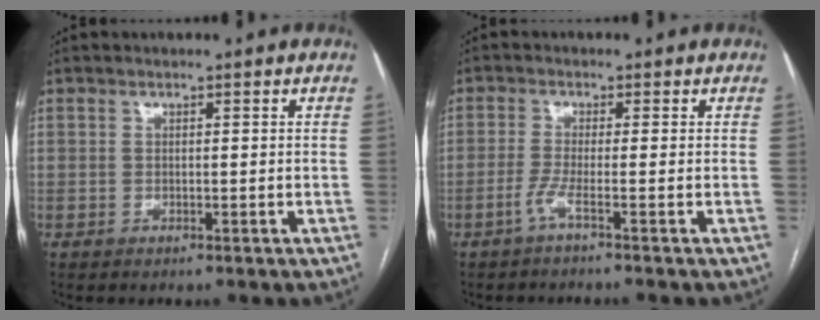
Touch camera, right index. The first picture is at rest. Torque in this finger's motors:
{"motor_torque": [-0.06, -0.17, 0.13, 0.05]}